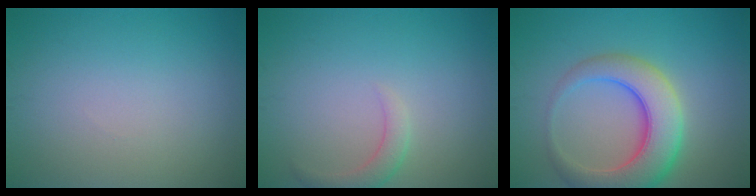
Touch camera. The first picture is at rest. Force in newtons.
{"total": 1.9, "press": 1.8, "slide": 0.1}
{"total": 7.4, "press": 7.3, "slide": 0.6}